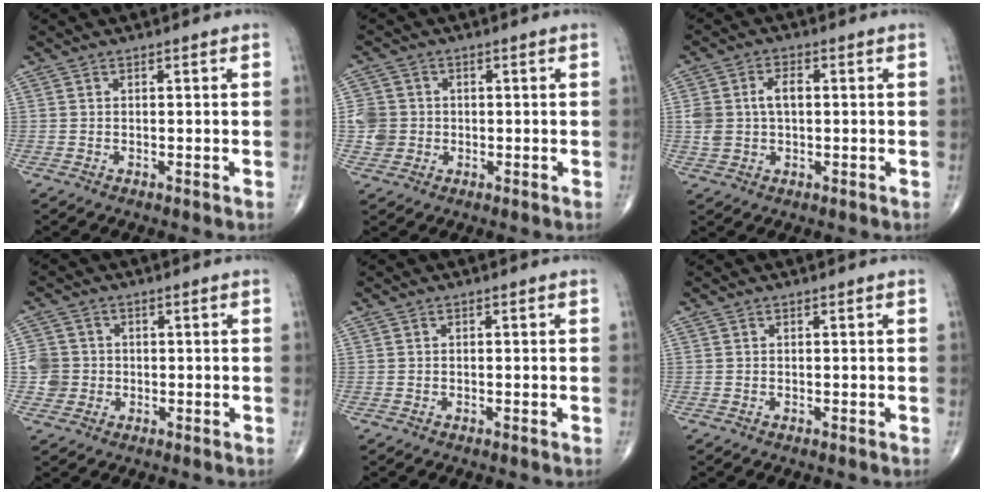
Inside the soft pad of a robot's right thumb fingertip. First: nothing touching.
{"total": 4.8, "force": [-0.4, 4.7, 1.2], "torque": [-0.002, 0.006, -0.008]}
{"total": 6.5, "force": [0.6, 3.9, 5.1], "torque": [-0.112, 0.015, 0.014]}
{"total": 4.7, "force": [-0.5, 4.6, 0.7], "torque": [0.010, 0.007, -0.013]}
{"total": 0.0}
{"total": 0.0}